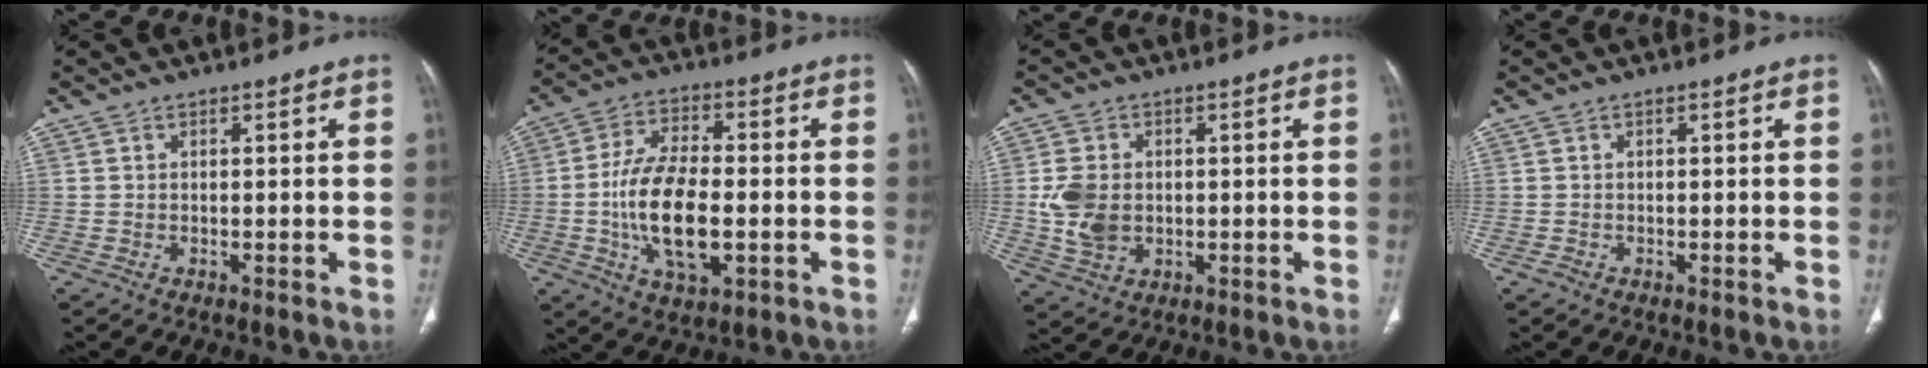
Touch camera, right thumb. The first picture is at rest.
{"total": 14.8, "force": [-2.5, 7.0, 12.8], "torque": [-0.234, 0.007, -0.041]}
{"total": 7.7, "force": [-0.1, 5.8, 5.1], "torque": [-0.095, 0.000, 0.007]}
{"total": 0.7, "force": [-0.4, 0.6, 0.1], "torque": [-0.002, 0.001, -0.009]}